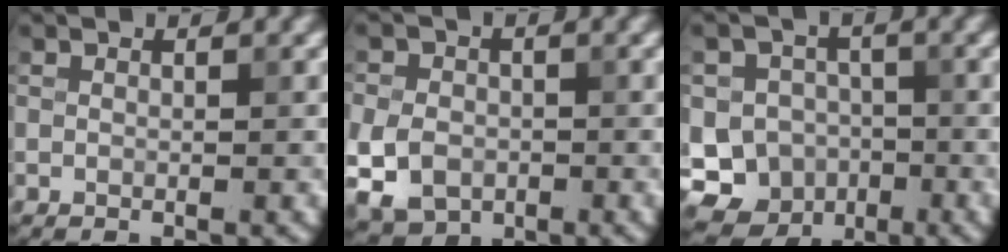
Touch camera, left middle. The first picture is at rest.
{"total": 6.2, "force": [-1.7, 4.9, 3.4], "torque": [-0.070, -0.017, -0.043]}
{"total": 10.6, "force": [-4.1, 9.5, 2.5], "torque": [-0.038, -0.017, -0.086]}